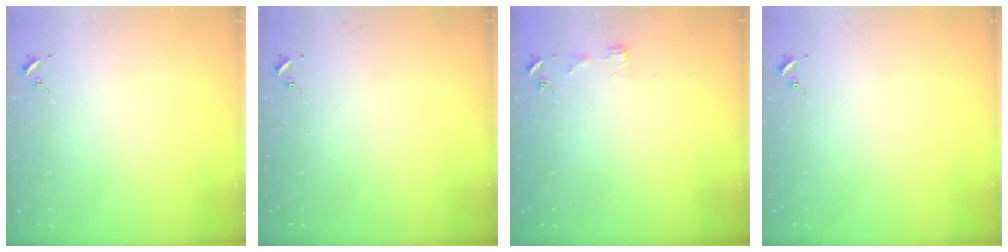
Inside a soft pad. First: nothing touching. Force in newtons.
{"total": 0.0}
{"total": 3.4, "press": 3.3, "slide": 0.4}
{"total": 0.0}